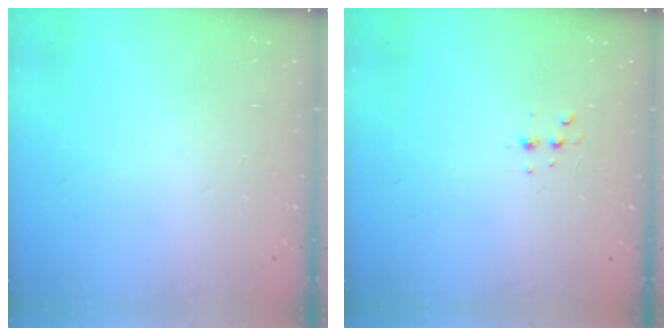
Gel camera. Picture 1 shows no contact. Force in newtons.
{"total": 3.5, "press": 3.4, "slide": 0.5}